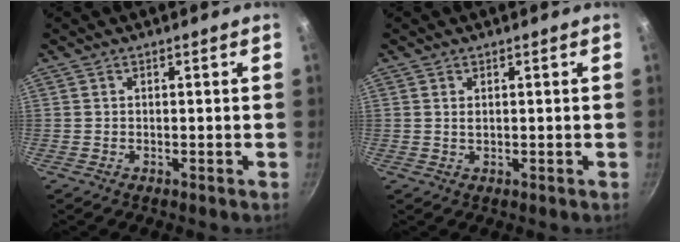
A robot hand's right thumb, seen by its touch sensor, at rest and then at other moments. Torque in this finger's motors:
{"motor_torque": [-0.43, 0.30, -0.16, 0.20, -0.04]}